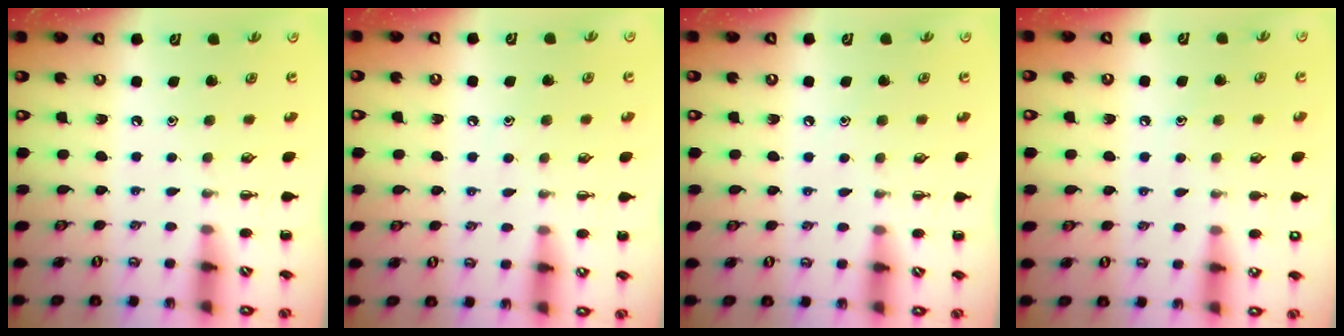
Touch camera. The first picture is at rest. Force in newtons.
{"total": 5.4, "press": 5.2, "slide": 1.6}
{"total": 4.6, "press": 4.4, "slide": 1.3}
{"total": 6.4, "press": 6.2, "slide": 1.7}